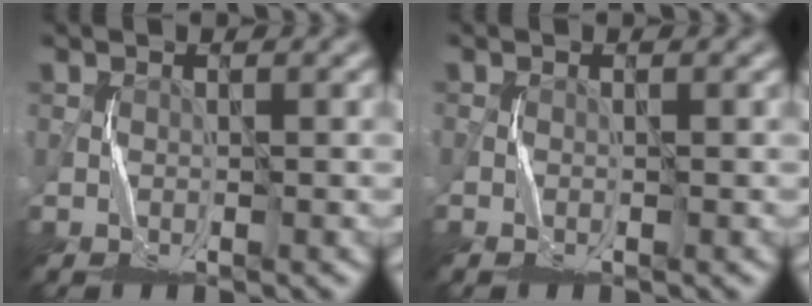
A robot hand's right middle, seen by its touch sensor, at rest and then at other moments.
{"total": 0.6, "force": [-0.5, 0.1, 0.2], "torque": [-0.006, -0.001, -0.011]}